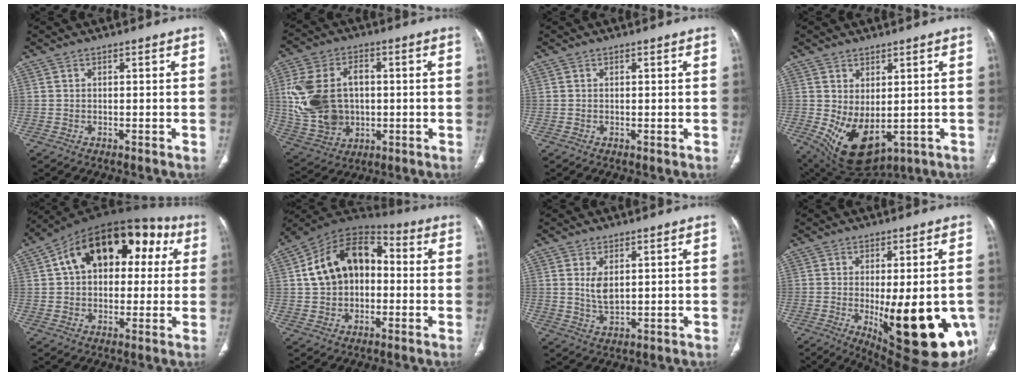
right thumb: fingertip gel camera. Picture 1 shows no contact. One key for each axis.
{"total": 17.2, "fx": 0.8, "fy": 12.8, "fz": 11.5, "tx": -0.216, "ty": 0.011, "tz": 0.033}
{"total": 0.0}
{"total": 11.2, "fx": -1.6, "fy": 6.2, "fz": 9.2, "tx": -0.147, "ty": -0.012, "tz": 0.007}
{"total": 21.6, "fx": 5.9, "fy": 13.2, "fz": 16.1, "tx": -0.205, "ty": 0.047, "tz": 0.079}
{"total": 16.7, "fx": 1.2, "fy": 11.7, "fz": 11.9, "tx": -0.170, "ty": 0.041, "tz": 0.008}
{"total": 4.1, "fx": 1.1, "fy": 2.1, "fz": 3.3, "tx": -0.061, "ty": -0.013, "tz": 0.030}
{"total": 21.8, "fx": -5.7, "fy": 7.4, "fz": 19.7, "tx": -0.205, "ty": -0.027, "tz": -0.053}